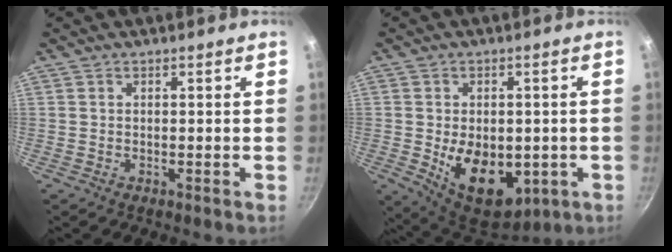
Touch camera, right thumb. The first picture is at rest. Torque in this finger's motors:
{"motor_torque": [-0.26, 0.94, 0.09, -0.02, 0.23]}